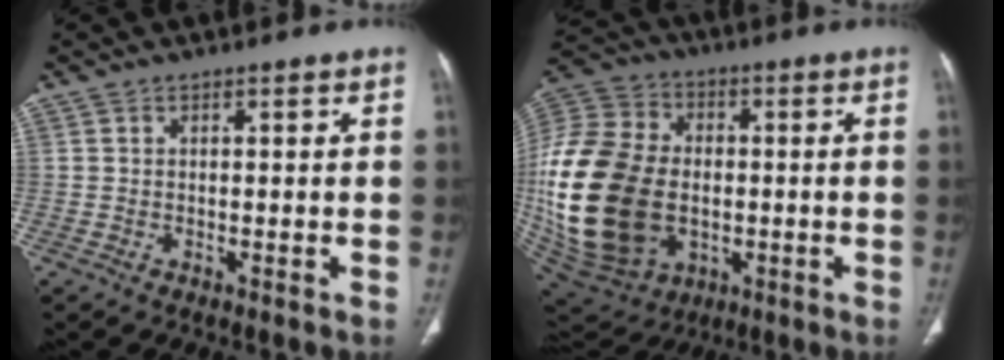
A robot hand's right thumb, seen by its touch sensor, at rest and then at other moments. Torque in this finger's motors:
{"motor_torque": [-0.14, 1.89, 1.57, -1.20, 0.84]}